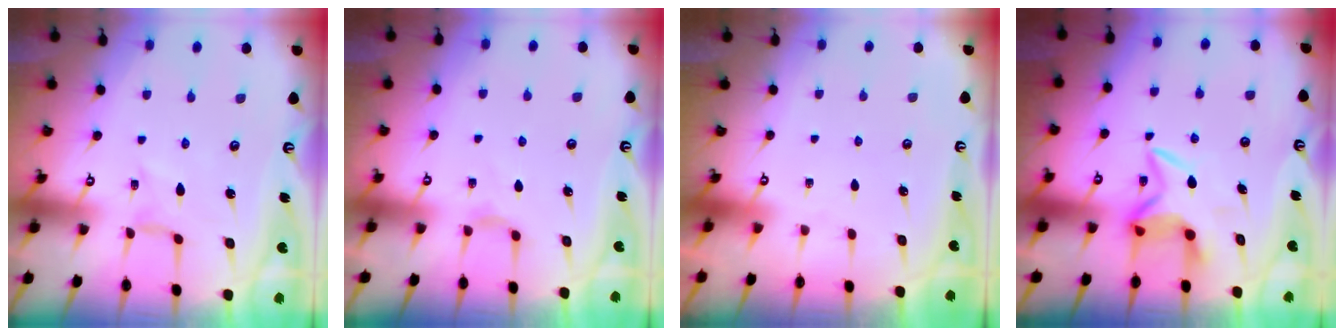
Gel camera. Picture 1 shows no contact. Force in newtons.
{"total": 2.7, "press": 2.7, "slide": 0.4}
{"total": 0.0}
{"total": 7.1, "press": 7.1, "slide": 0.4}